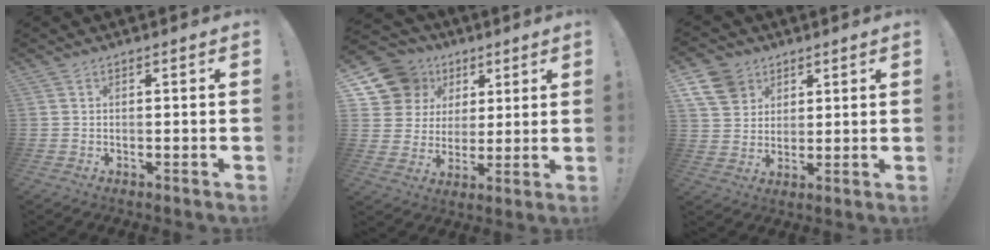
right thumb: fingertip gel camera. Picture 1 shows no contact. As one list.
[{"total": 13.8, "force": [6.7, 11.4, 4.1], "torque": [-0.067, -0.034, 0.144]}, {"total": 10.3, "force": [5.5, 8.1, 3.3], "torque": [-0.061, -0.028, 0.110]}]